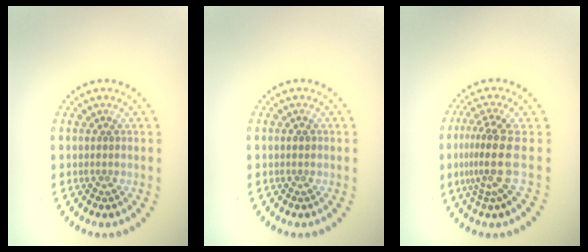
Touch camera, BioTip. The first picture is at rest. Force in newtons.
{"total": 0.6, "press": 0.6, "slide": 0.1}
{"total": 3.9, "press": 2.6, "slide": 2.9}